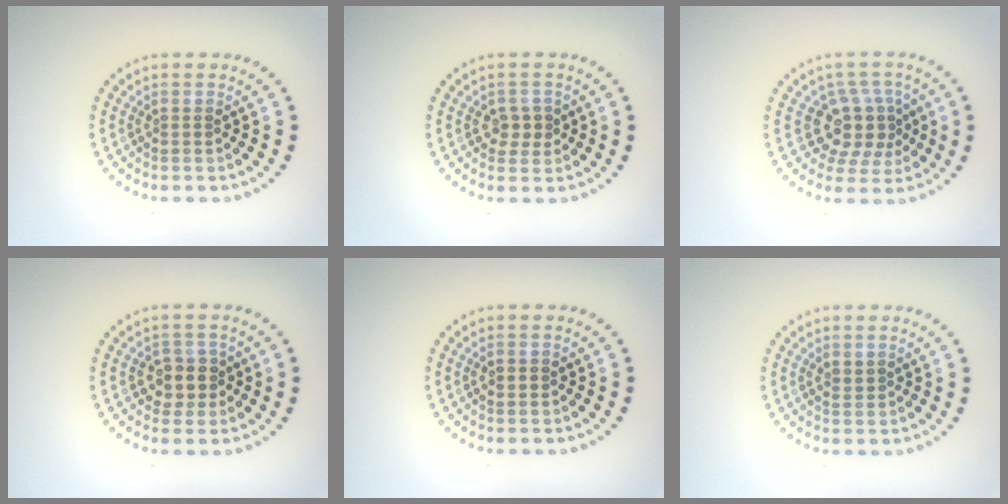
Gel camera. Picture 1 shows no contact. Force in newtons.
{"total": 1.9, "press": 1.8, "slide": 0.5}
{"total": 3.9, "press": 3.3, "slide": 2.2}
{"total": 2.7, "press": 2.5, "slide": 1.0}
{"total": 1.3, "press": 1.3, "slide": 0.1}
{"total": 0.6, "press": 0.5, "slide": 0.3}